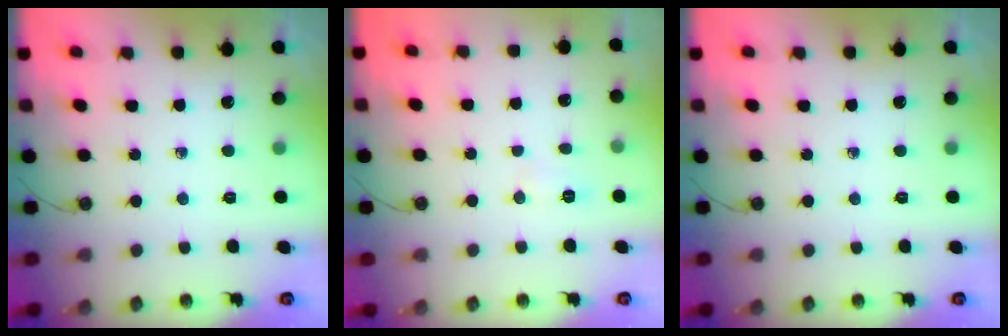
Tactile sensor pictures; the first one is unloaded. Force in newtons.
{"total": 9.2, "press": 6.0, "slide": 6.9}
{"total": 0.0}